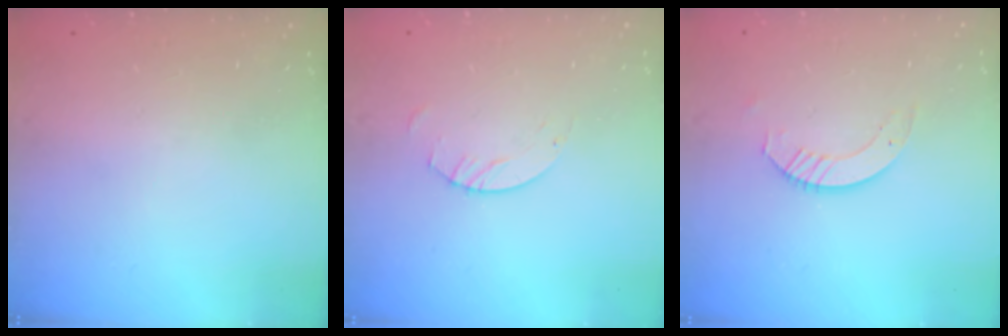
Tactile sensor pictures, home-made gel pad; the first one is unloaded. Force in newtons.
{"total": 2.5, "press": 2.5, "slide": 0.1}
{"total": 3.2, "press": 3.2, "slide": 0.3}